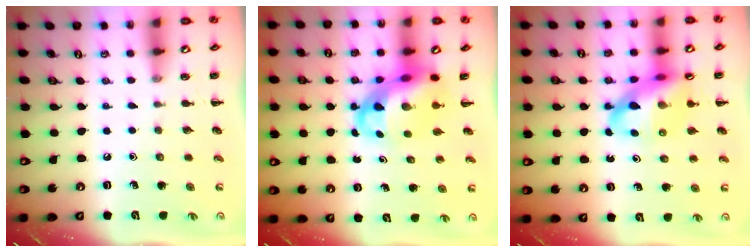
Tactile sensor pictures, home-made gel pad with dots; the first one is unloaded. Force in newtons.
{"total": 7.5, "press": 7.2, "slide": 2.0}
{"total": 15.1, "press": 14.5, "slide": 4.0}